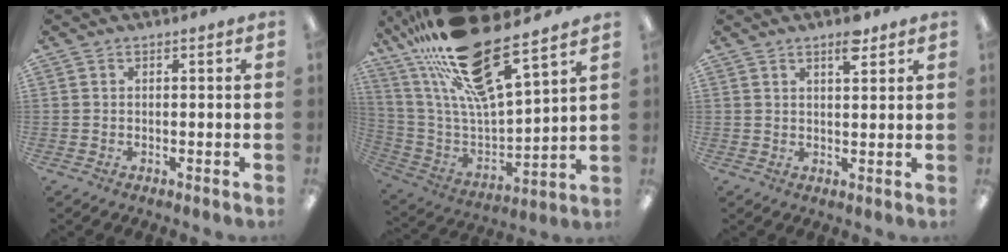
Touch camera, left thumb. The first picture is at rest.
{"total": 23.6, "force": [17.4, 6.2, 14.8], "torque": [-0.280, -0.110, 0.295]}
{"total": 4.9, "force": [3.3, 1.5, 3.2], "torque": [-0.039, -0.015, 0.051]}